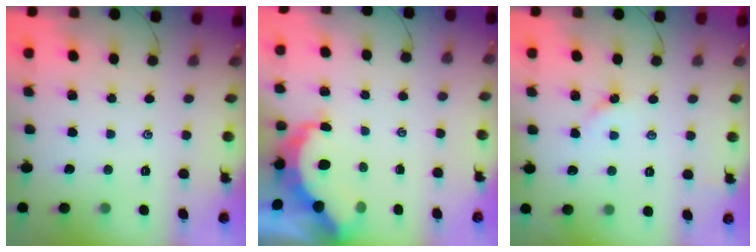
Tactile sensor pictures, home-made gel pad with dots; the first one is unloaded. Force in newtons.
{"total": 7.5, "press": 7.5, "slide": 0.9}
{"total": 2.9, "press": 2.9, "slide": 0.4}